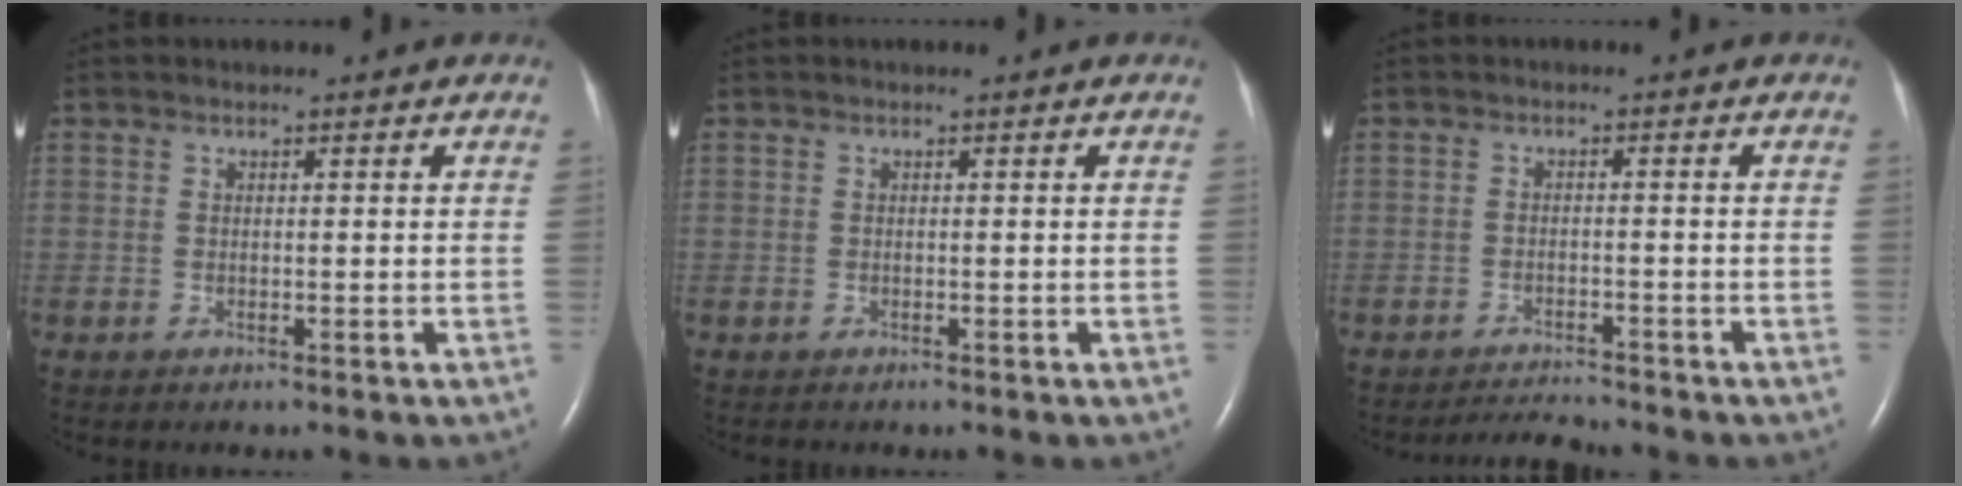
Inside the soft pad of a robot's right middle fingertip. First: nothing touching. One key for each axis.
{"total": 0.0}
{"total": 3.2, "fx": -3.2, "fy": -0.4, "fz": 0.0, "tx": -0.009, "ty": -0.018, "tz": -0.052}